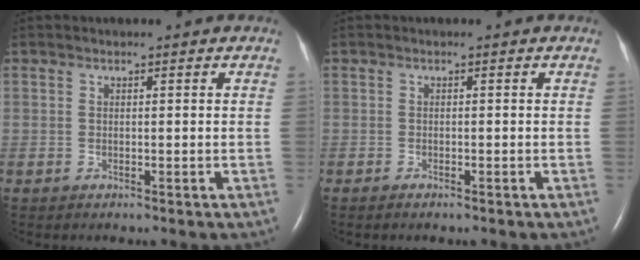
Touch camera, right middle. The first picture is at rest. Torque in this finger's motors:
{"motor_torque": [-0.12, 0.06, 0.00, -0.01]}